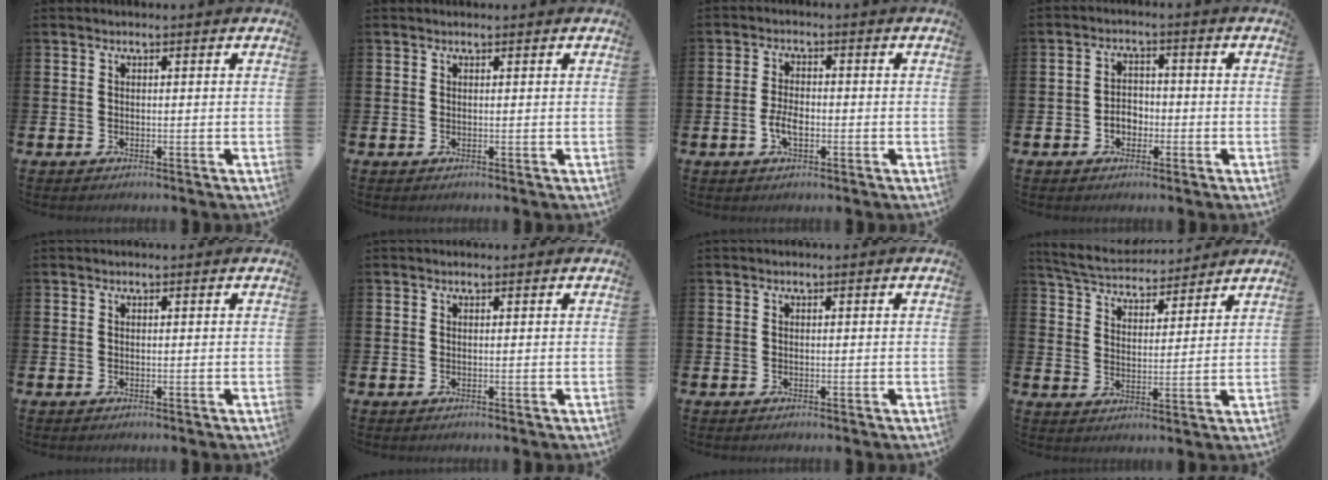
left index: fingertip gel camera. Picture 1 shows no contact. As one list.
[{"total": 0.0}, {"total": 3.3, "force": [-0.8, 1.6, 2.8], "torque": [-0.056, 0.001, -0.017]}, {"total": 2.8, "force": [-1.1, 2.2, 1.3], "torque": [-0.019, 0.003, -0.028]}, {"total": 0.0}, {"total": 0.0}, {"total": 0.0}, {"total": 5.9, "force": [5.7, 1.1, 0.8], "torque": [-0.046, -0.033, 0.103]}]